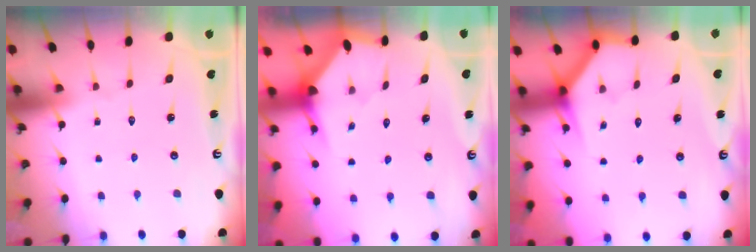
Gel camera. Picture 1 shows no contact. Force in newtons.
{"total": 2.8, "press": 2.8, "slide": 0.3}
{"total": 3.8, "press": 3.8, "slide": 0.3}